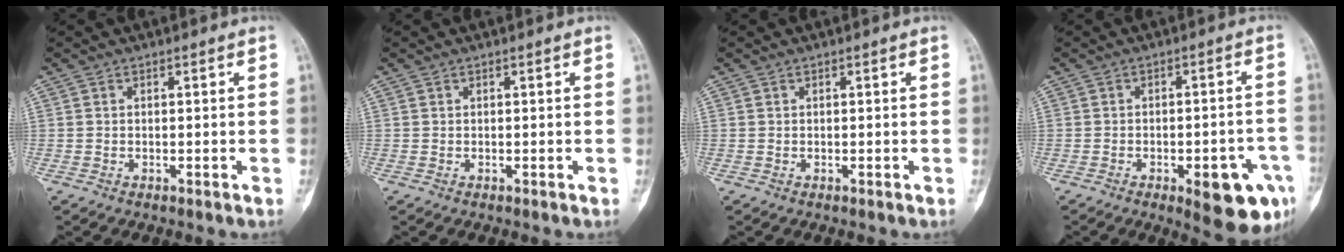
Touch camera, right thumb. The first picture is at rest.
{"total": 0.0}
{"total": 0.0}
{"total": 12.3, "force": [-5.3, 4.2, 10.3], "torque": [-0.113, 0.019, -0.058]}